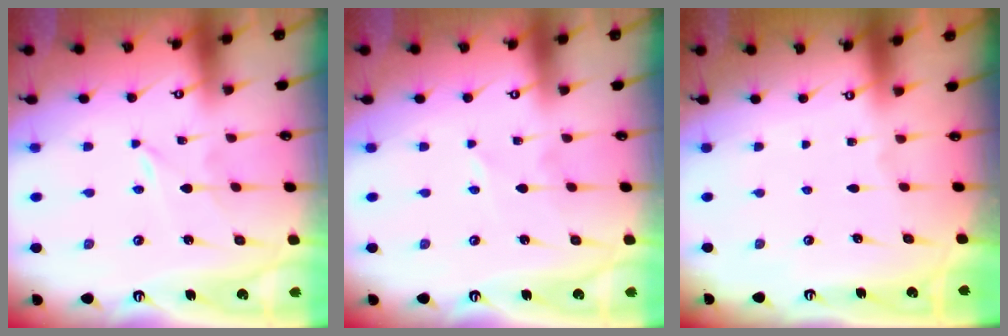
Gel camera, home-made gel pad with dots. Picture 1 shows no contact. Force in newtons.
{"total": 2.0, "press": 2.0, "slide": 0.3}
{"total": 0.0}